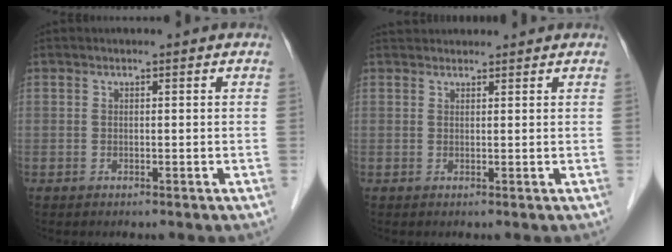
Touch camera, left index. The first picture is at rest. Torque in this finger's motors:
{"motor_torque": [-0.18, -0.50, 0.09, 0.04]}